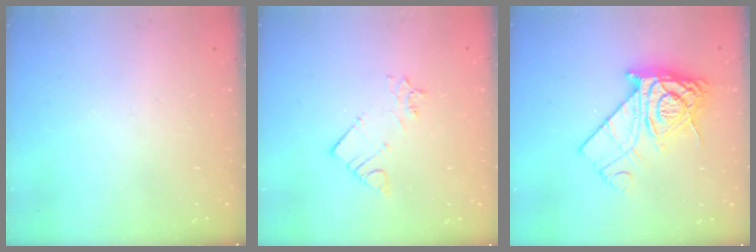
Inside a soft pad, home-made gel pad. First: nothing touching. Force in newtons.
{"total": 3.6, "press": 3.6, "slide": 0.1}
{"total": 12.9, "press": 12.8, "slide": 1.1}